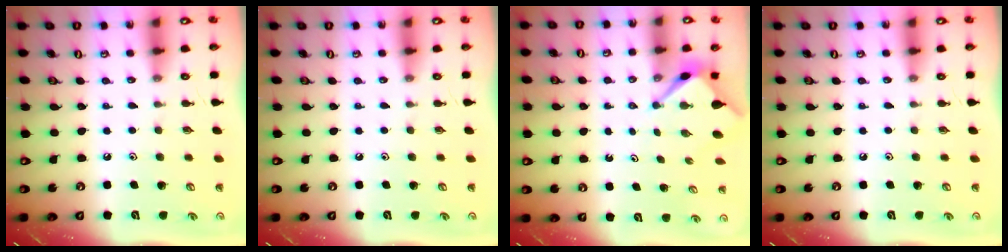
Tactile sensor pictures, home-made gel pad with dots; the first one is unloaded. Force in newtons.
{"total": 0.0}
{"total": 3.0, "press": 3.0, "slide": 0.2}
{"total": 0.0}